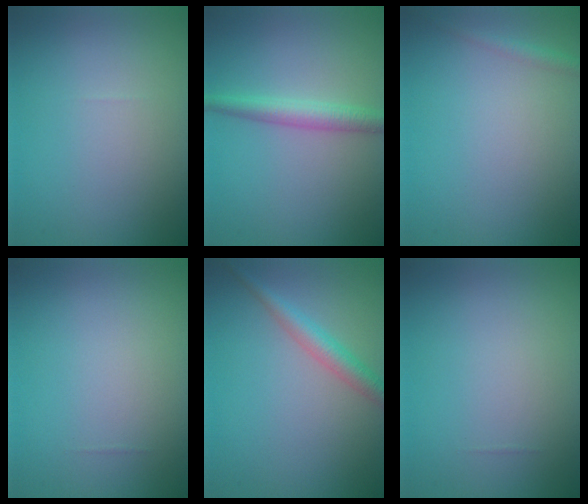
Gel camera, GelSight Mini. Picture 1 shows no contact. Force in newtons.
{"total": 2.8, "press": 2.8, "slide": 0.1}
{"total": 1.1, "press": 1.1, "slide": 0.1}
{"total": 0.0}
{"total": 2.7, "press": 2.7, "slide": 0.1}
{"total": 0.0}